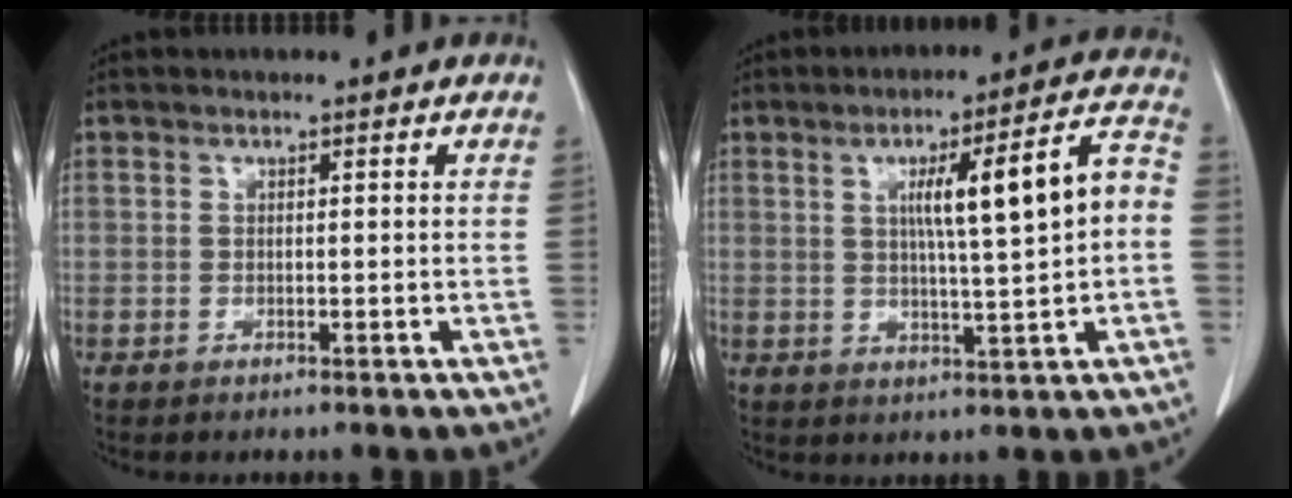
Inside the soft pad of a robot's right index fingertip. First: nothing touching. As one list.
[{"total": 11.7, "force": [0.9, 0.7, 11.7], "torque": [-0.168, 0.028, 0.017]}]